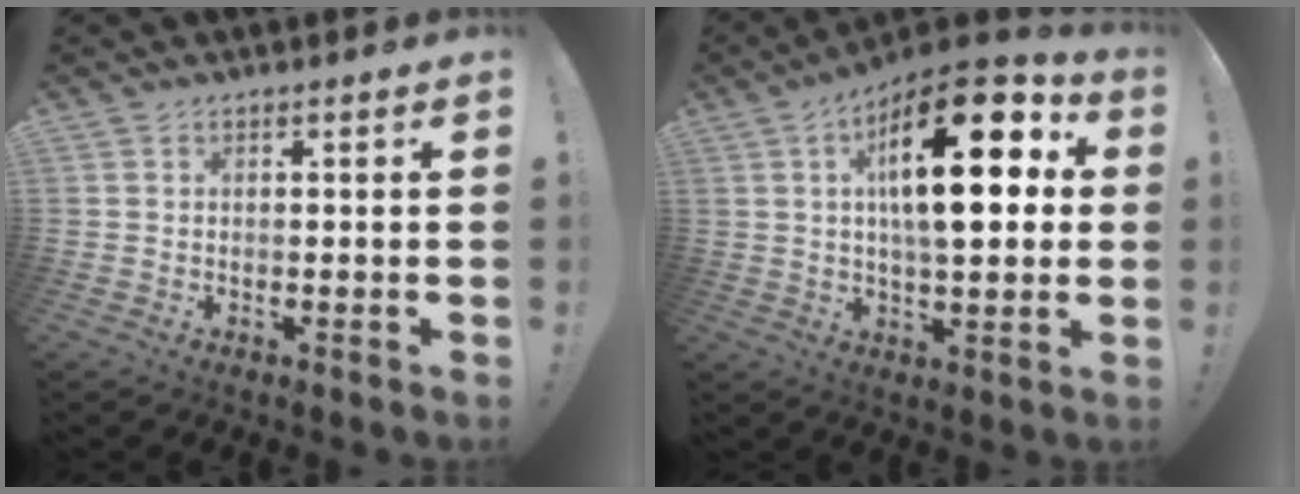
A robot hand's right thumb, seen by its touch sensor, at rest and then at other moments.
{"total": 22.5, "force": [5.7, 8.9, 19.8], "torque": [-0.300, -0.018, 0.084]}